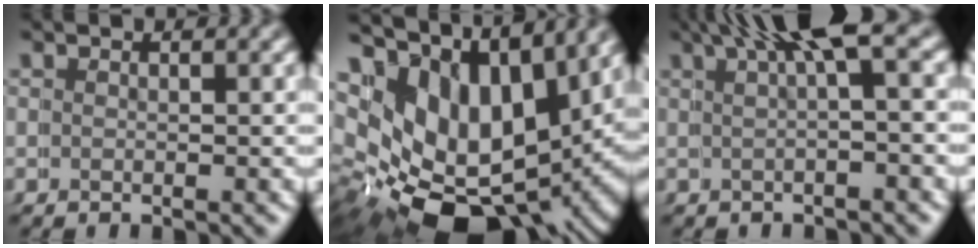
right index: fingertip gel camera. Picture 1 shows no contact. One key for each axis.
{"total": 17.4, "fx": -0.8, "fy": 12.3, "fz": 12.3, "tx": -0.241, "ty": -0.058, "tz": 0.011}
{"total": 4.8, "fx": 2.7, "fy": 0.6, "fz": 3.9, "tx": -0.052, "ty": 0.013, "tz": 0.044}